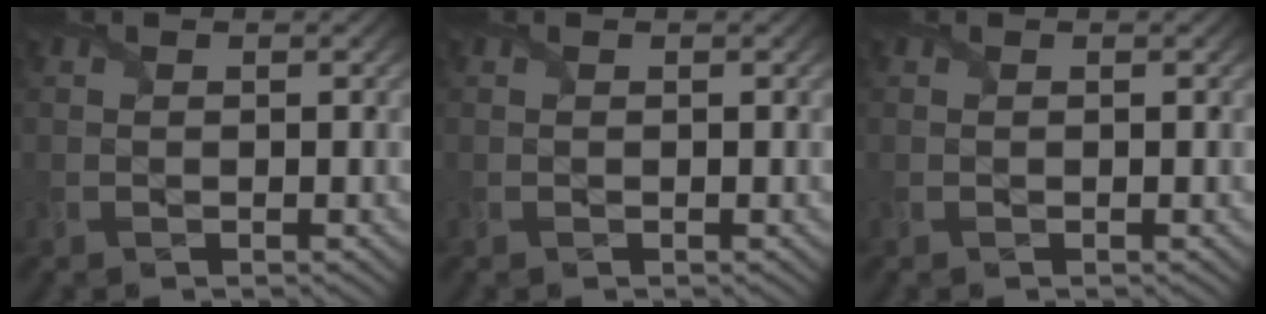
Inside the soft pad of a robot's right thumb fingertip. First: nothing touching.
{"total": 0.0}
{"total": 0.0}